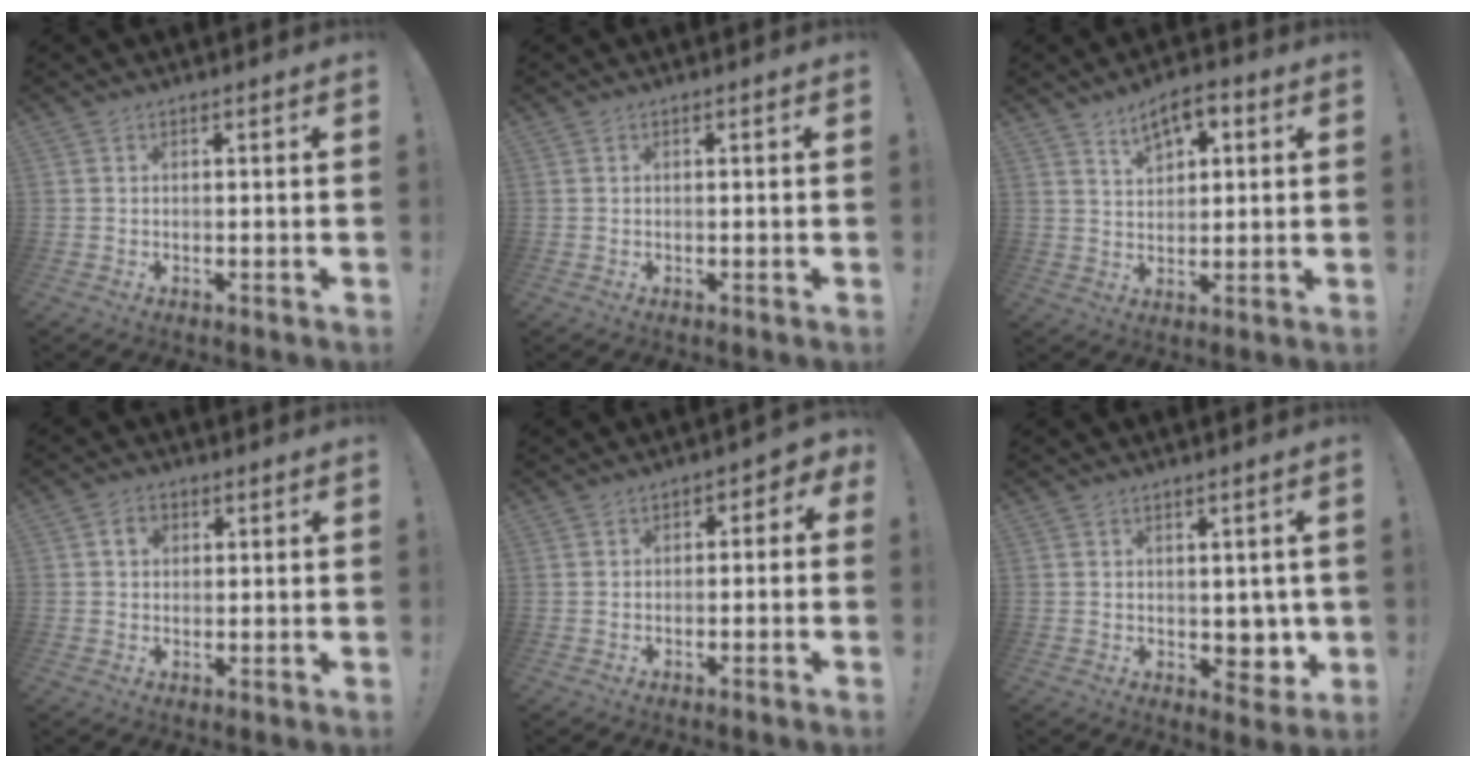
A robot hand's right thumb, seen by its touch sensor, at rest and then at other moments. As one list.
[{"total": 0.0}, {"total": 7.5, "force": [4.3, 4.1, 4.5], "torque": [-0.058, -0.017, 0.074]}, {"total": 4.4, "force": [1.3, 3.4, 2.5], "torque": [-0.036, 0.007, 0.022]}, {"total": 3.0, "force": [-1.9, 2.0, 1.0], "torque": [-0.006, 0.014, -0.038]}, {"total": 5.4, "force": [1.0, 4.6, 2.6], "torque": [-0.007, -0.014, 0.023]}]